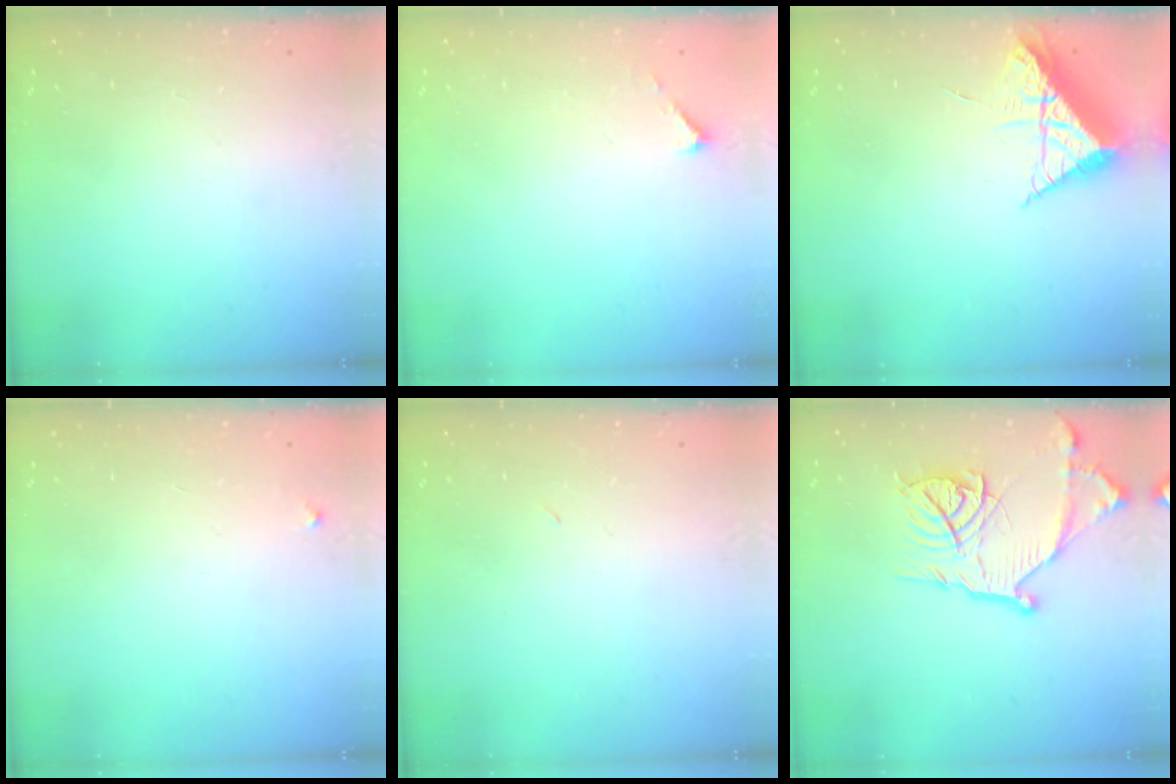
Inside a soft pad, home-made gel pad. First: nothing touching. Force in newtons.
{"total": 2.1, "press": 2.1, "slide": 0.2}
{"total": 9.4, "press": 9.4, "slide": 0.5}
{"total": 2.3, "press": 2.3, "slide": 0.2}
{"total": 2.4, "press": 2.3, "slide": 0.8}
{"total": 17.5, "press": 17.4, "slide": 1.6}